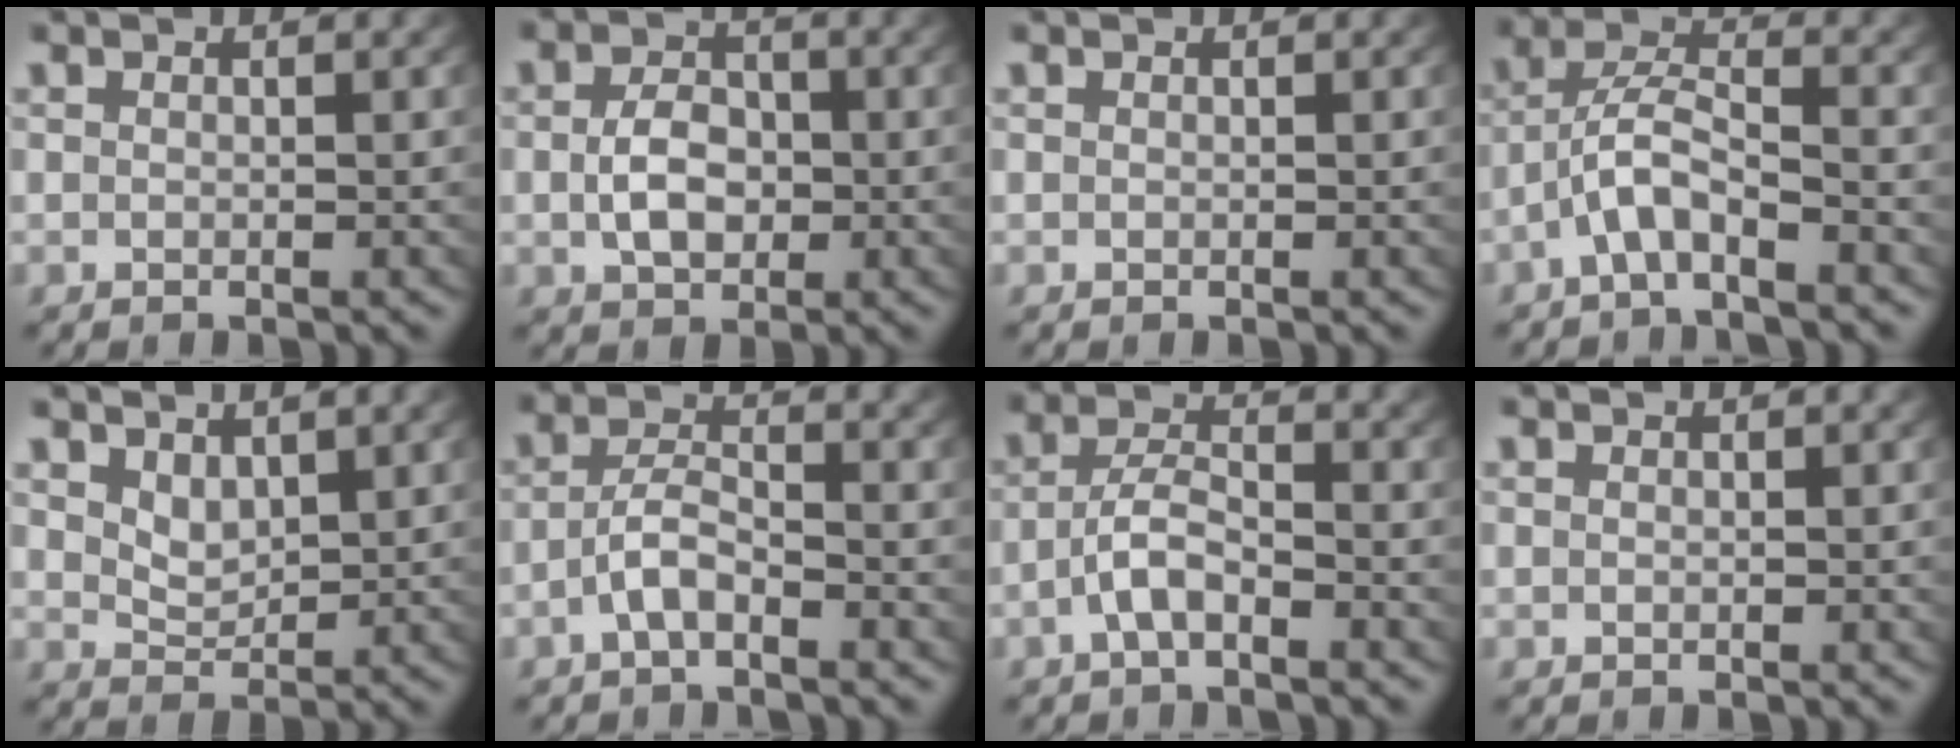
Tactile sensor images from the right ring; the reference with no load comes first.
{"total": 3.7, "force": [-0.6, 2.5, 2.7], "torque": [-0.047, -0.010, -0.001]}
{"total": 0.0}
{"total": 3.8, "force": [-1.4, 2.0, 2.9], "torque": [-0.063, -0.007, -0.030]}
{"total": 2.9, "force": [1.9, 1.7, 1.4], "torque": [-0.033, -0.015, 0.041]}
{"total": 2.9, "force": [-2.0, 1.1, 1.8], "torque": [-0.033, -0.004, -0.035]}
{"total": 3.1, "force": [-1.9, 1.1, 2.1], "torque": [-0.040, -0.002, -0.035]}
{"total": 0.0}